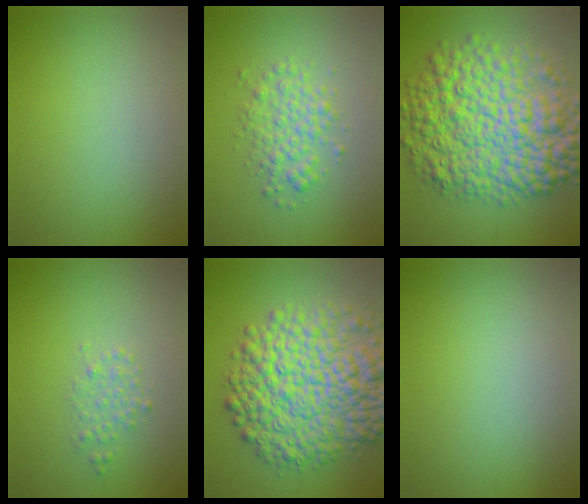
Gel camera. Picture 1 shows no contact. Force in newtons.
{"total": 3.0, "press": 3.0, "slide": 0.1}
{"total": 11.5, "press": 11.5, "slide": 0.1}
{"total": 1.4, "press": 1.4, "slide": 0.0}
{"total": 11.4, "press": 11.4, "slide": 0.3}
{"total": 0.0}